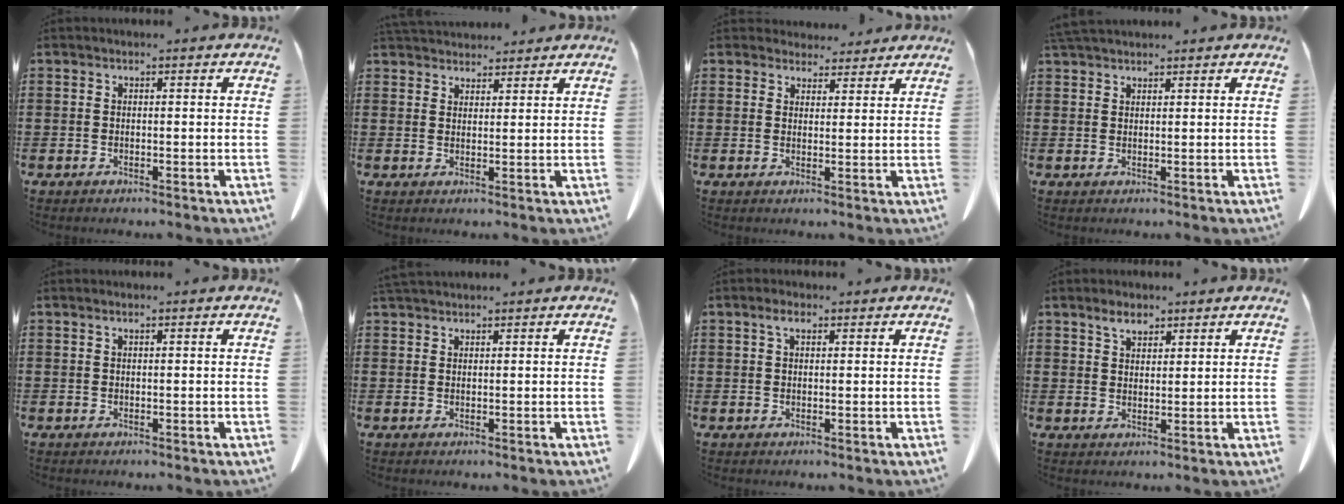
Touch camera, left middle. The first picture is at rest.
{"total": 3.6, "force": [3.4, 0.9, 0.4], "torque": [-0.016, -0.007, 0.067]}
{"total": 3.6, "force": [3.3, 1.3, 0.3], "torque": [-0.009, -0.009, 0.062]}
{"total": 2.3, "force": [2.2, 0.5, 0.7], "torque": [-0.020, 0.002, 0.043]}
{"total": 0.6, "force": [0.4, 0.0, 0.5], "torque": [-0.010, 0.000, 0.007]}
{"total": 1.4, "force": [1.4, 0.2, 0.4], "torque": [-0.011, 0.000, 0.027]}
{"total": 2.3, "force": [1.2, 0.9, 1.7], "torque": [-0.038, 0.006, 0.021]}
{"total": 3.4, "force": [2.5, 1.6, 1.6], "torque": [-0.030, 0.002, 0.046]}